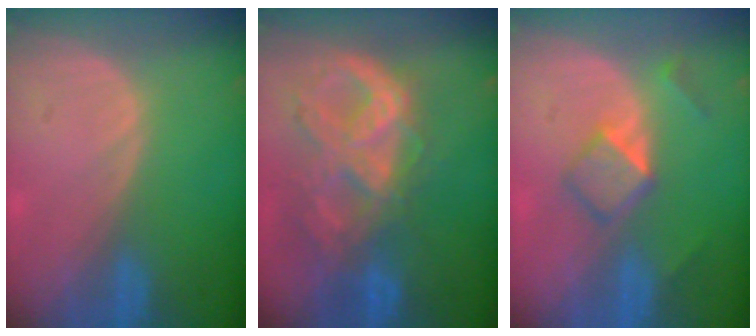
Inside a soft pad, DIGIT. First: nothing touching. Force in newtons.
{"total": 10.5, "press": 8.8, "slide": 5.7}
{"total": 5.3, "press": 4.5, "slide": 2.8}